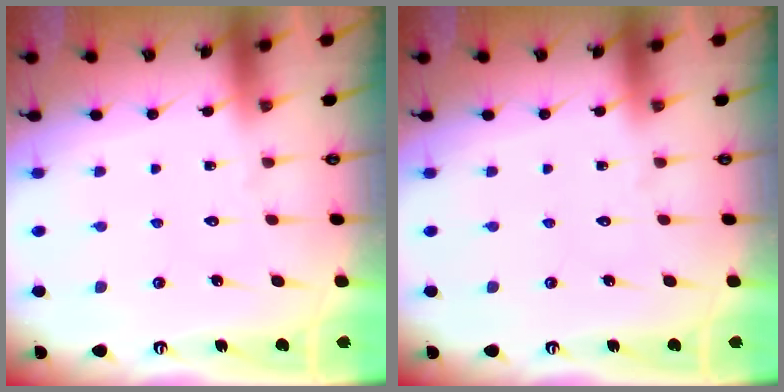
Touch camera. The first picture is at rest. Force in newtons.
{"total": 0.0}